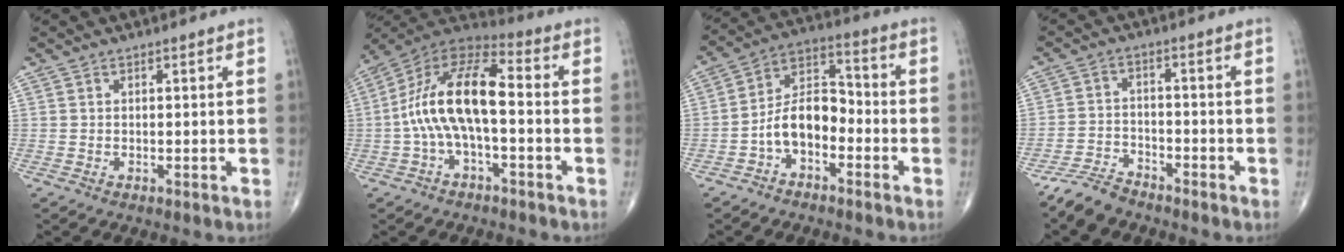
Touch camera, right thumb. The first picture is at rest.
{"total": 15.2, "force": [-1.5, 6.5, 13.7], "torque": [-0.265, 0.051, -0.038]}
{"total": 9.7, "force": [-3.5, 5.9, 6.9], "torque": [-0.106, 0.051, -0.075]}
{"total": 5.6, "force": [-5.0, 2.1, 1.5], "torque": [-0.030, 0.018, -0.101]}